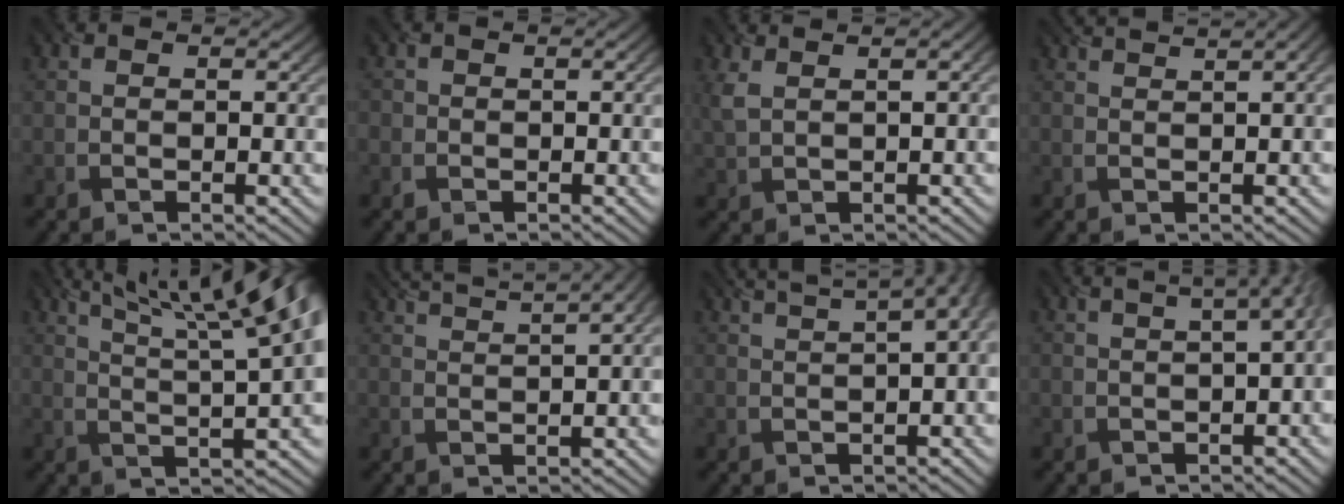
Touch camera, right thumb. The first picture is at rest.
{"total": 1.2, "force": [-0.7, 1.0, 0.0], "torque": [0.000, -0.008, -0.010]}
{"total": 3.6, "force": [1.7, 1.2, 2.9], "torque": [-0.062, 0.013, 0.039]}
{"total": 3.5, "force": [2.4, 0.5, 2.5], "torque": [-0.043, 0.018, 0.031]}
{"total": 13.7, "force": [7.5, 3.4, 11.0], "torque": [-0.139, 0.040, 0.089]}
{"total": 6.8, "force": [4.7, 1.1, 4.8], "torque": [-0.068, 0.034, 0.056]}
{"total": 12.3, "force": [5.0, 4.7, 10.2], "torque": [-0.103, 0.061, 0.054]}
{"total": 6.7, "force": [1.2, 2.8, 6.0], "torque": [-0.050, 0.031, -0.002]}